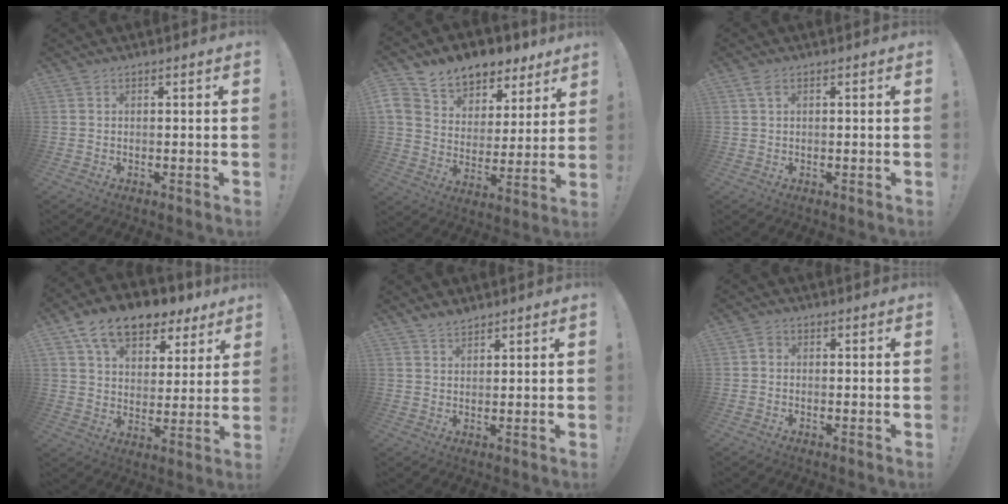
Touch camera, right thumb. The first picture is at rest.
{"total": 11.4, "force": [8.5, 7.0, 3.0], "torque": [-0.055, -0.061, 0.162]}
{"total": 2.1, "force": [0.9, 1.0, 1.6], "torque": [-0.027, 0.000, 0.015]}
{"total": 14.2, "force": [9.2, 8.3, 6.7], "torque": [-0.111, -0.050, 0.172]}
{"total": 3.4, "force": [3.0, 1.3, 0.9], "torque": [-0.011, -0.020, 0.055]}
{"total": 1.4, "force": [-0.4, 1.1, 0.7], "torque": [-0.016, 0.006, -0.007]}